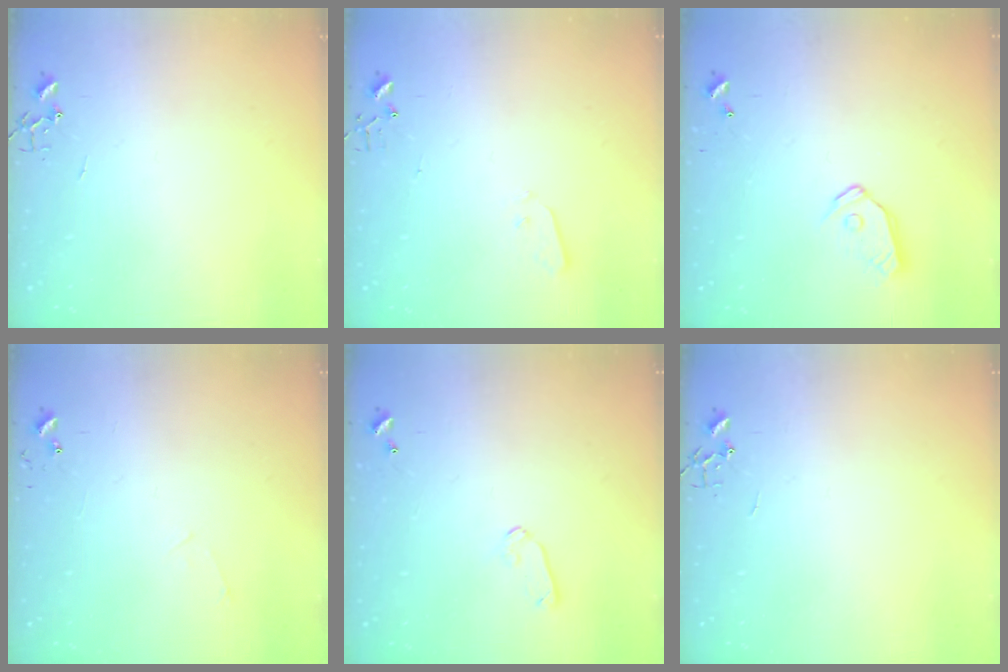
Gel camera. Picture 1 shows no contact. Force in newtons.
{"total": 2.9, "press": 2.8, "slide": 0.8}
{"total": 9.2, "press": 9.2, "slide": 1.0}
{"total": 4.8, "press": 4.8, "slide": 0.5}
{"total": 6.8, "press": 6.7, "slide": 1.0}
{"total": 0.0}